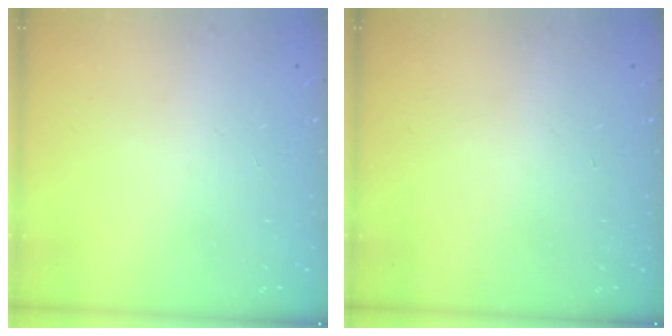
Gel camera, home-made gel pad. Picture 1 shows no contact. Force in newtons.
{"total": 0.0}